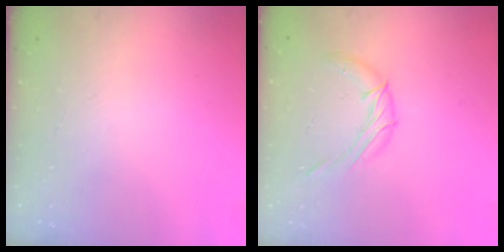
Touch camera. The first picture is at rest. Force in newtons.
{"total": 9.5, "press": 9.5, "slide": 0.7}